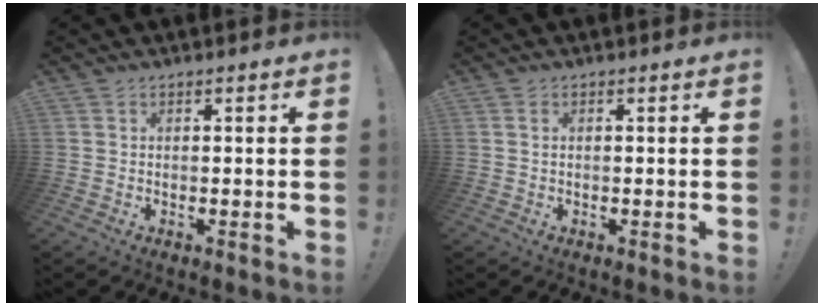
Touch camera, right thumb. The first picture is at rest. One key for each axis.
{"total": 0.8, "fx": 0.4, "fy": 0.3, "fz": 0.6, "tx": -0.016, "ty": 0.003, "tz": 0.007}